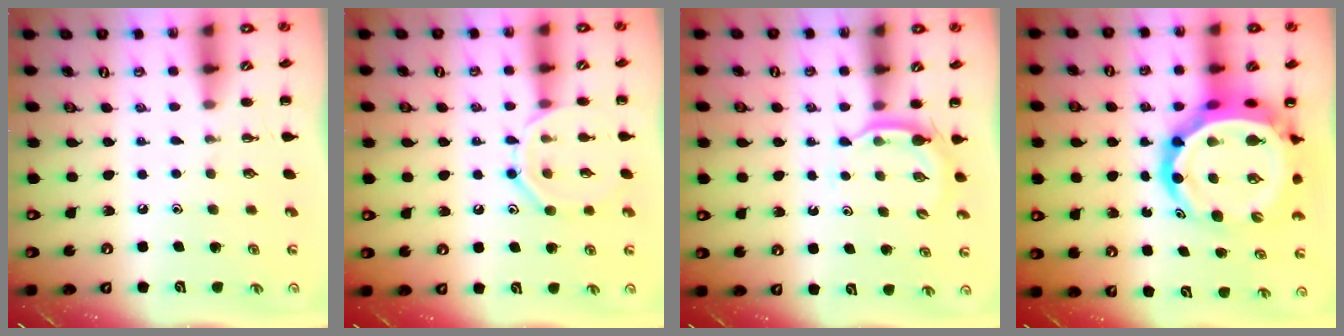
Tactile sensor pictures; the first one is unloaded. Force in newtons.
{"total": 10.4, "press": 10.4, "slide": 0.6}
{"total": 2.9, "press": 2.8, "slide": 0.7}
{"total": 14.7, "press": 14.1, "slide": 4.0}